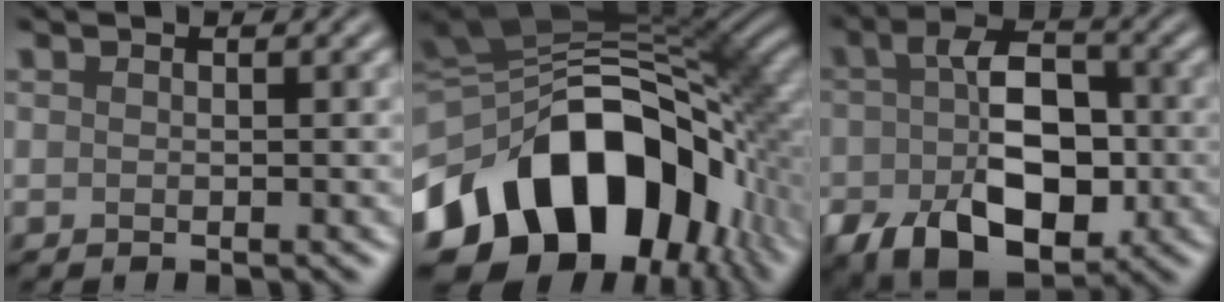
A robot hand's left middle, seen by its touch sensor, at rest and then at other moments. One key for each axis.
{"total": 16.7, "fx": -6.3, "fy": 11.0, "fz": 10.8, "tx": -0.180, "ty": 0.004, "tz": -0.109}
{"total": 9.6, "fx": -2.7, "fy": 5.9, "fz": 7.2, "tx": -0.130, "ty": -0.010, "tz": -0.039}